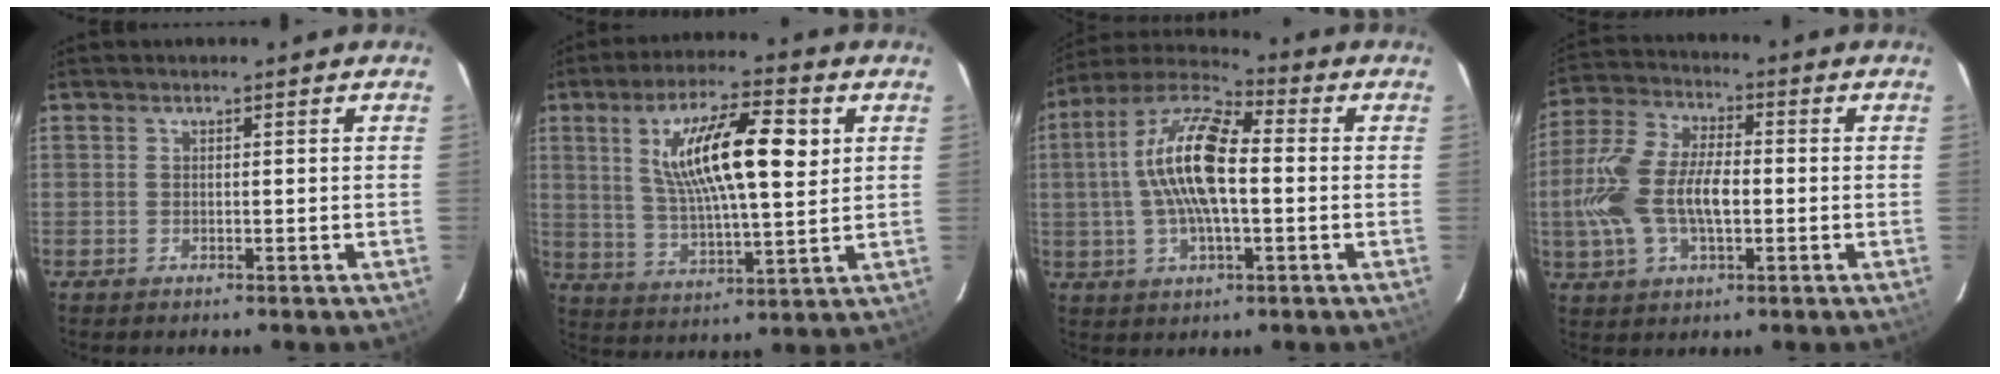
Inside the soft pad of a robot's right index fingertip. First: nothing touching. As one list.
[{"total": 15.8, "force": [4.5, 4.2, 14.6], "torque": [-0.260, 0.013, 0.082]}, {"total": 14.8, "force": [0.2, 5.6, 13.7], "torque": [-0.265, 0.016, -0.006]}, {"total": 14.2, "force": [-1.8, 7.4, 12.0], "torque": [-0.259, 0.009, -0.033]}]